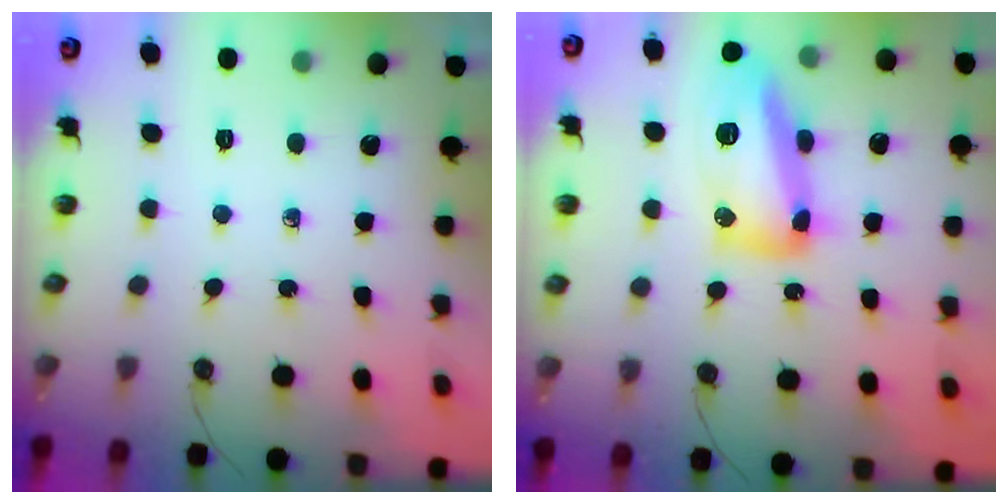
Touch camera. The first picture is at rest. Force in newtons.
{"total": 15.6, "press": 15.6, "slide": 1.2}